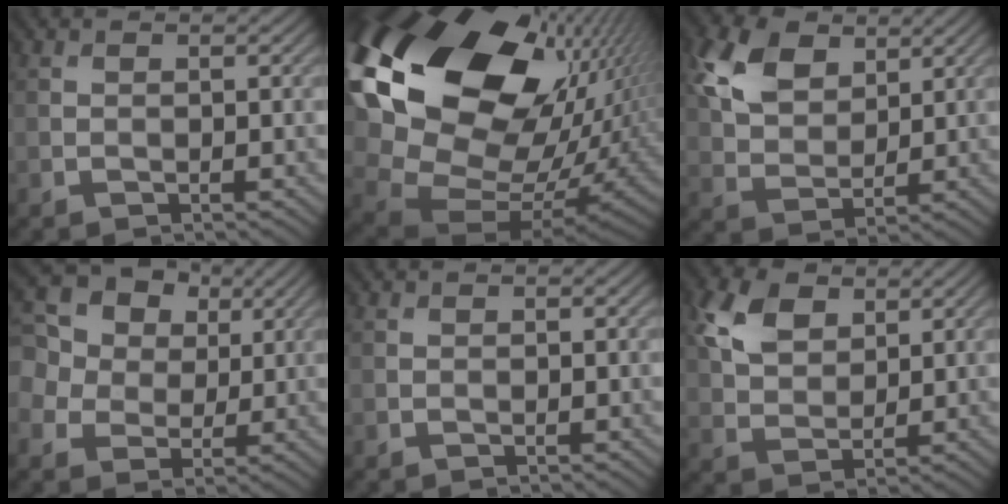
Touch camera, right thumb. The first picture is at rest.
{"total": 21.9, "force": [8.0, 15.0, 13.8], "torque": [-0.315, -0.009, 0.176]}
{"total": 8.4, "force": [4.1, 5.3, 5.1], "torque": [-0.132, 0.005, 0.078]}
{"total": 13.9, "force": [4.6, 11.5, 6.2], "torque": [-0.203, 0.038, 0.085]}
{"total": 0.0}
{"total": 6.8, "force": [3.3, 4.4, 4.1], "torque": [-0.104, 0.004, 0.063]}